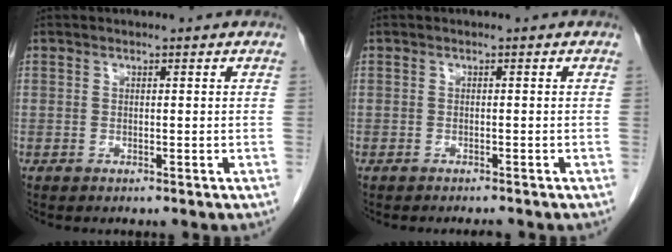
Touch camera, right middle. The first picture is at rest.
{"total": 1.7, "force": [-1.5, 0.2, 0.7], "torque": [-0.010, -0.003, -0.018]}